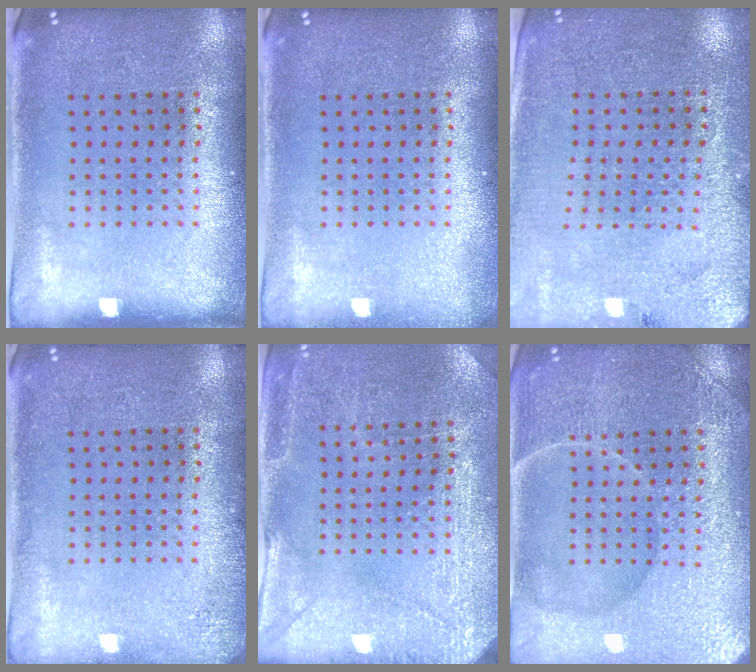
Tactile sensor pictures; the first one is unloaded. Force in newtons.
{"total": 0.6, "press": 0.5, "slide": 0.2}
{"total": 2.8, "press": 2.8, "slide": 0.5}
{"total": 1.4, "press": 1.4, "slide": 0.2}
{"total": 2.9, "press": 2.8, "slide": 0.6}
{"total": 4.4, "press": 4.4, "slide": 0.4}